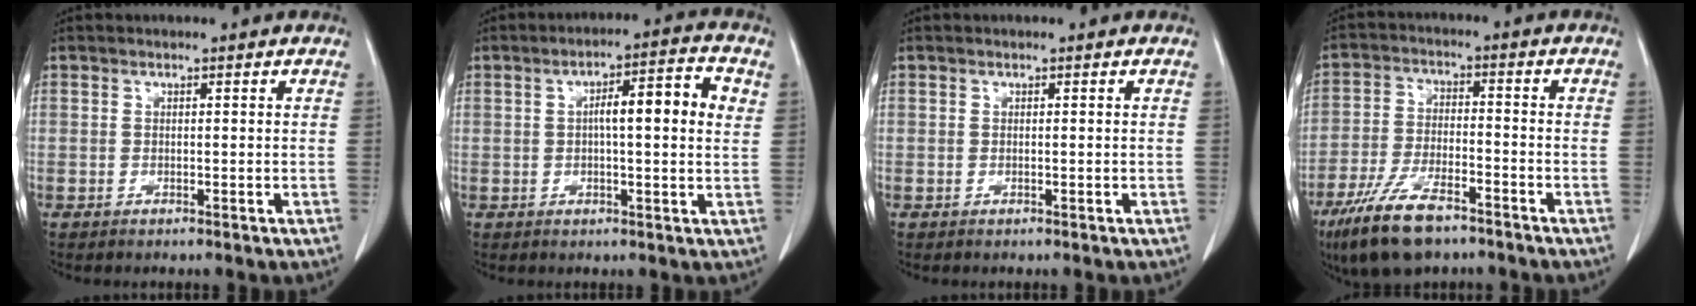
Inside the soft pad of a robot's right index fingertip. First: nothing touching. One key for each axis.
{"total": 9.3, "fx": 1.8, "fy": 1.9, "fz": 8.9, "tx": -0.140, "ty": 0.024, "tz": 0.025}
{"total": 0.0}
{"total": 12.3, "fx": -8.3, "fy": 3.9, "fz": 8.2, "tx": -0.168, "ty": -0.015, "tz": -0.149}